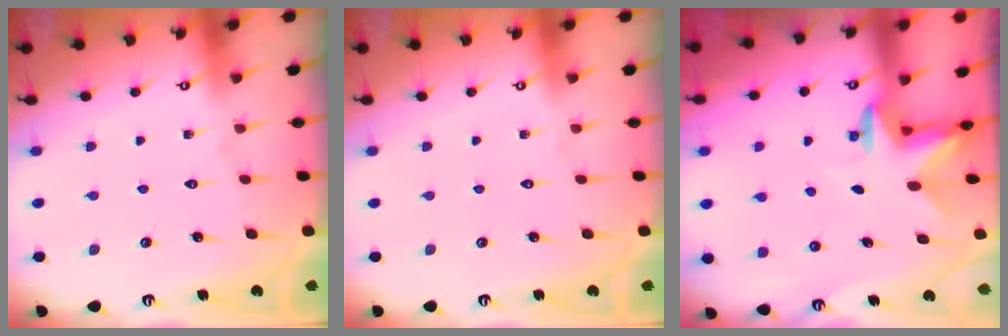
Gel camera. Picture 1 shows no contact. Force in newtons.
{"total": 0.0}
{"total": 2.6, "press": 2.6, "slide": 0.5}